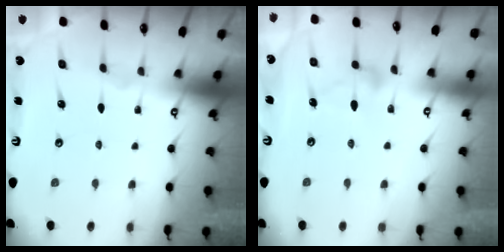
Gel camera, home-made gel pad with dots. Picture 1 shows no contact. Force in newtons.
{"total": 8.8, "press": 8.8, "slide": 0.5}